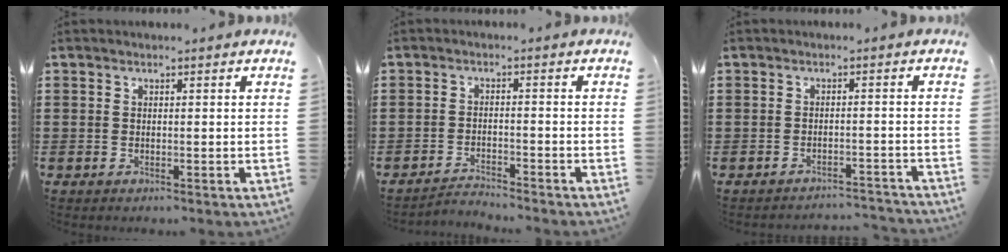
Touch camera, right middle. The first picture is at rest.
{"total": 2.4, "force": [-2.4, -0.1, -0.1], "torque": [-0.006, -0.001, -0.050]}
{"total": 2.4, "force": [-2.4, 0.0, -0.2], "torque": [-0.002, -0.001, -0.051]}